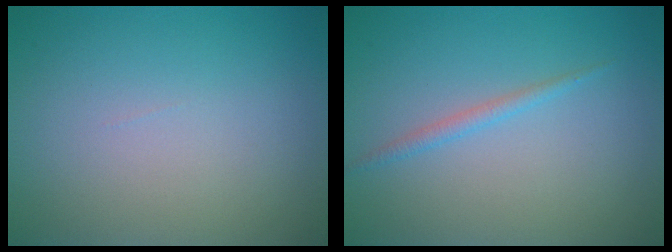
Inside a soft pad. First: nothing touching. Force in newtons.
{"total": 1.1, "press": 1.1, "slide": 0.0}